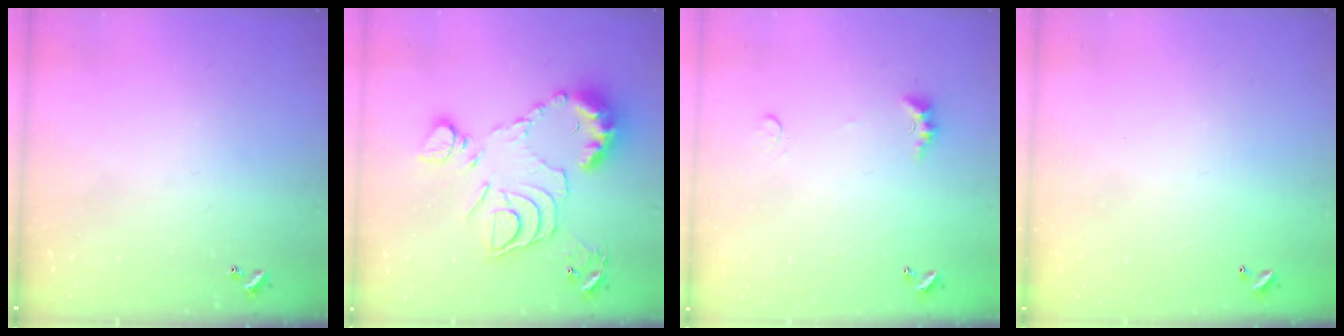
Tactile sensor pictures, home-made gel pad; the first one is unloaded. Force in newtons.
{"total": 14.6, "press": 14.5, "slide": 0.9}
{"total": 0.8, "press": 0.7, "slide": 0.4}
{"total": 3.0, "press": 3.0, "slide": 0.1}